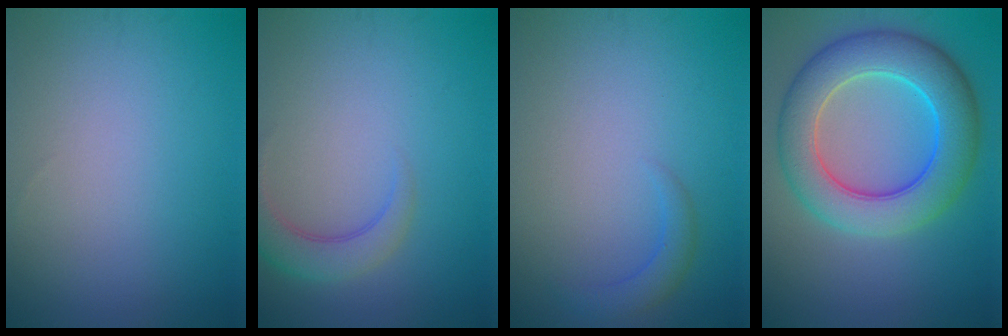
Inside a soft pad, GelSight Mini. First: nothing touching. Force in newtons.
{"total": 3.2, "press": 3.2, "slide": 0.3}
{"total": 1.8, "press": 1.8, "slide": 0.2}
{"total": 8.7, "press": 8.7, "slide": 0.1}